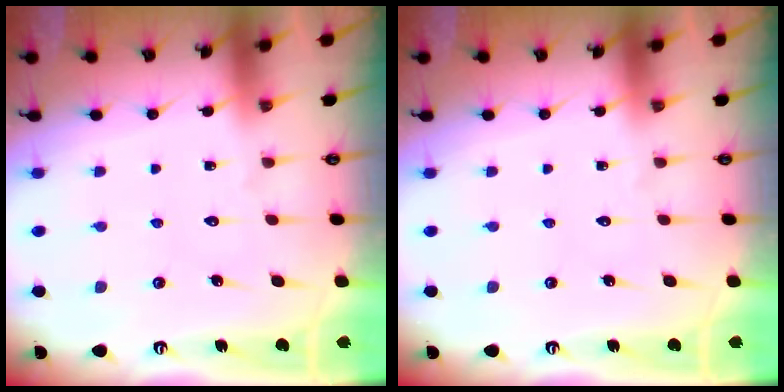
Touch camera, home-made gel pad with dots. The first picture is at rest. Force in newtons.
{"total": 0.0}